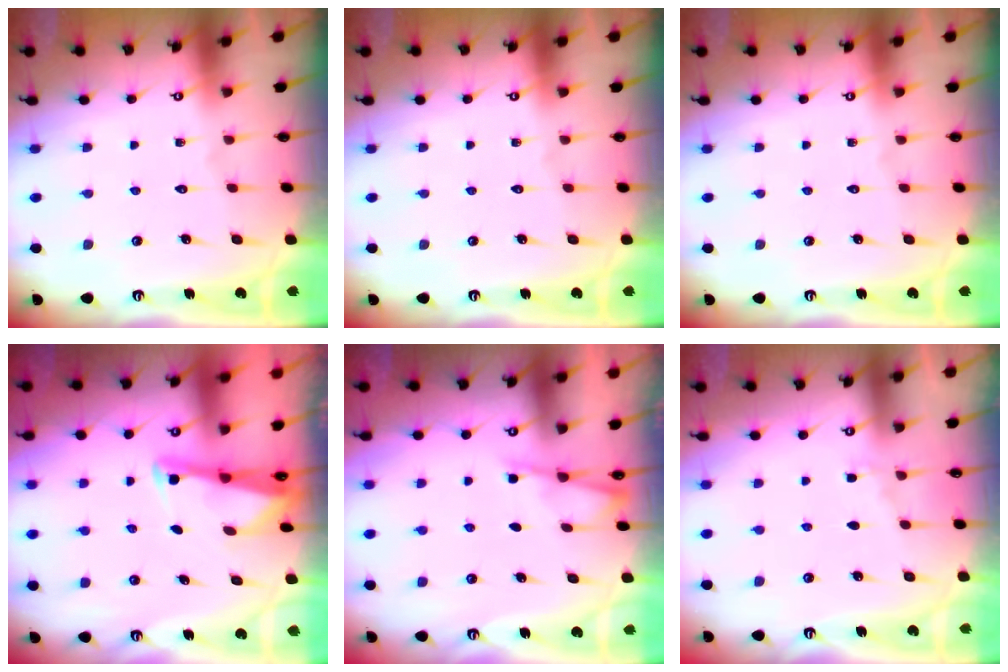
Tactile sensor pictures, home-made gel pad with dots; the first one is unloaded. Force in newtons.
{"total": 0.0}
{"total": 0.0}
{"total": 2.4, "press": 2.4, "slide": 0.2}
{"total": 2.8, "press": 2.8, "slide": 0.3}
{"total": 2.8, "press": 2.7, "slide": 0.4}